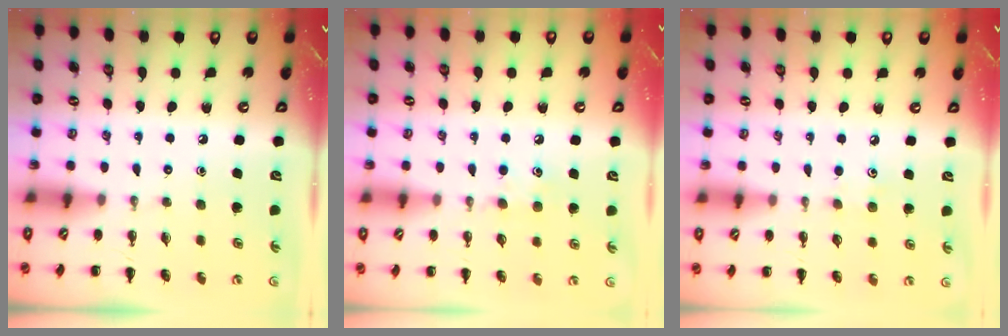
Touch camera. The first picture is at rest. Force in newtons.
{"total": 6.7, "press": 6.6, "slide": 1.6}
{"total": 4.8, "press": 4.6, "slide": 1.2}